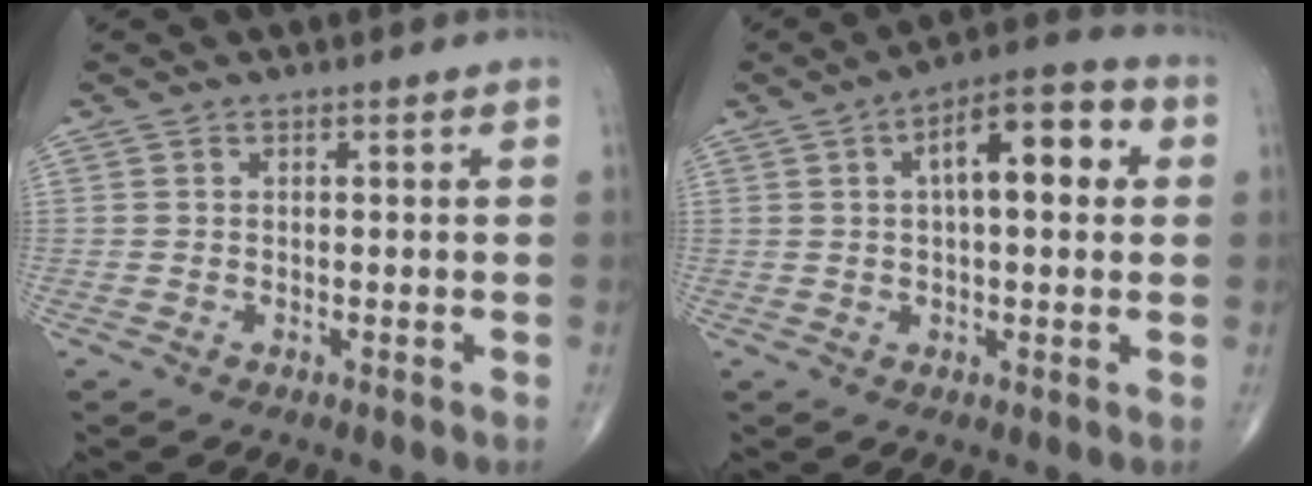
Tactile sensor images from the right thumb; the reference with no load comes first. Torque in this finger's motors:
{"motor_torque": [0.03, 2.52, 1.47, 0.28, 0.12]}